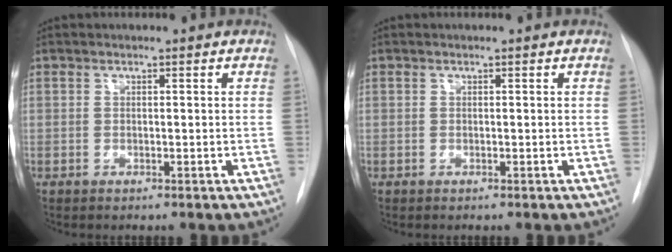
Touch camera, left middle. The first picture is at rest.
{"total": 0.0}